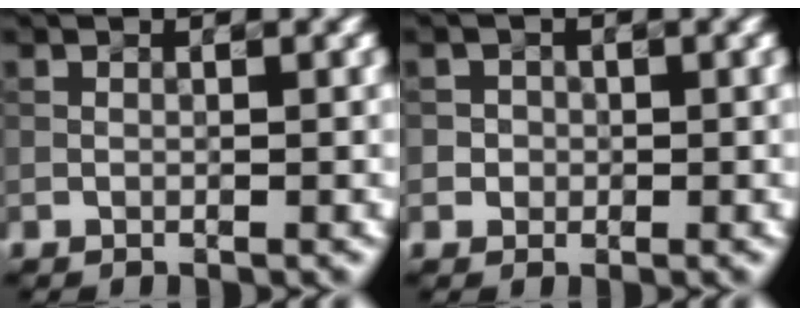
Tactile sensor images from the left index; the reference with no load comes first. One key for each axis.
{"total": 1.7, "fx": 0.2, "fy": 1.6, "fz": 0.4, "tx": 0.007, "ty": 0.002, "tz": 0.003}